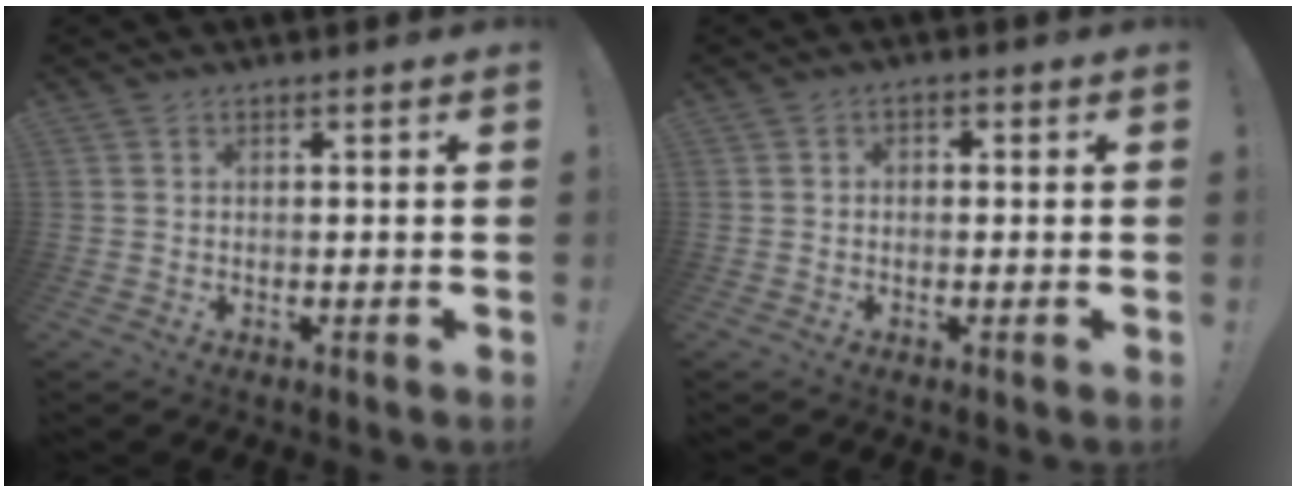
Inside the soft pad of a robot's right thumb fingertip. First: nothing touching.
{"total": 1.7, "force": [-1.1, 1.0, 0.8], "torque": [-0.013, 0.008, -0.021]}